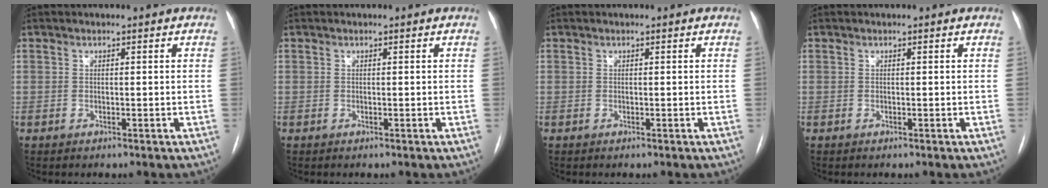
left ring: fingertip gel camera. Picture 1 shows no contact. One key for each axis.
{"total": 0.0}
{"total": 0.0}
{"total": 0.0}